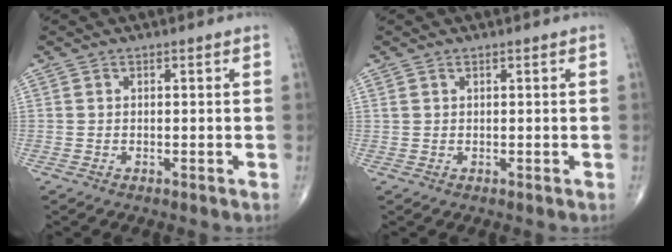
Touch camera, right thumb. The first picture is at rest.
{"total": 0.6, "force": [0.4, 0.2, 0.4], "torque": [-0.008, 0.008, 0.010]}